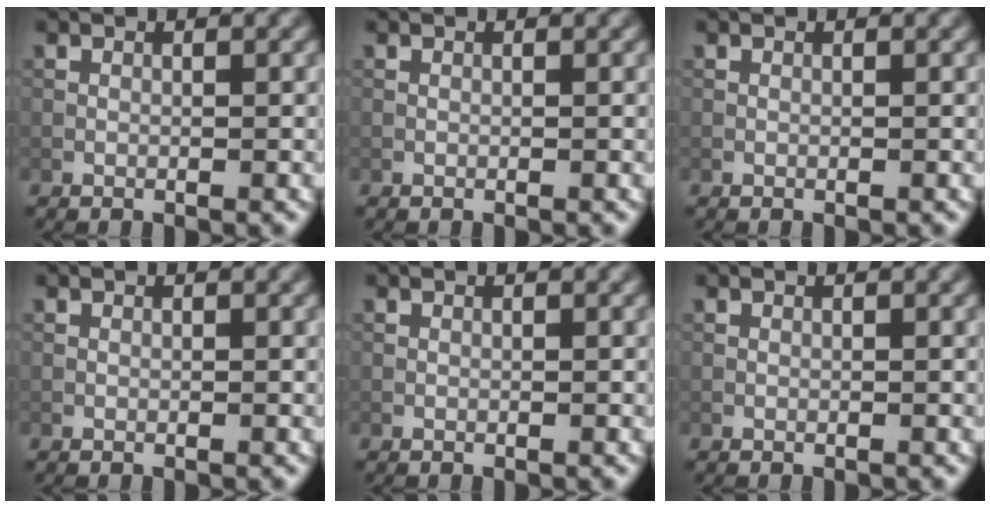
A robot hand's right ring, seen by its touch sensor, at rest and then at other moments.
{"total": 0.0}
{"total": 0.0}
{"total": 0.0}
{"total": 0.0}
{"total": 0.0}